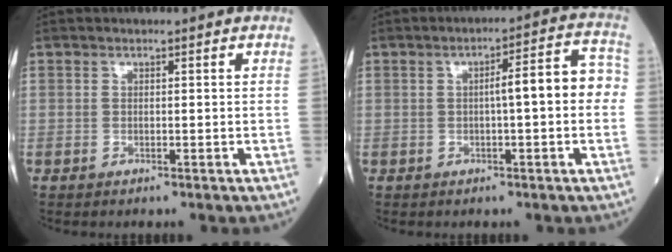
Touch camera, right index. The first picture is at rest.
{"total": 7.4, "force": [-0.1, 1.2, 7.3], "torque": [-0.099, 0.031, -0.004]}